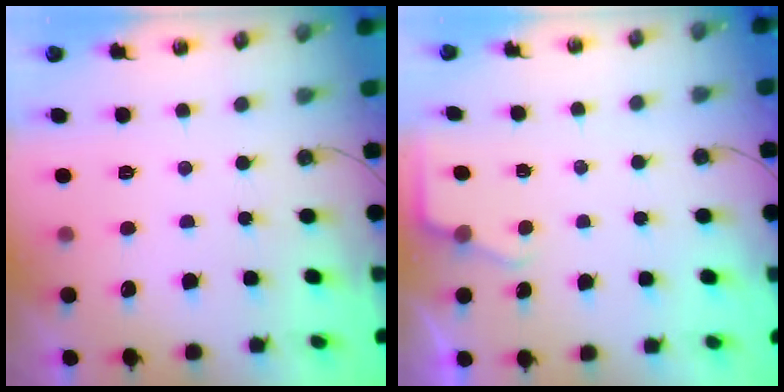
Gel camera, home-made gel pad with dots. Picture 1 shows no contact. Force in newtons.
{"total": 3.0, "press": 2.9, "slide": 0.5}